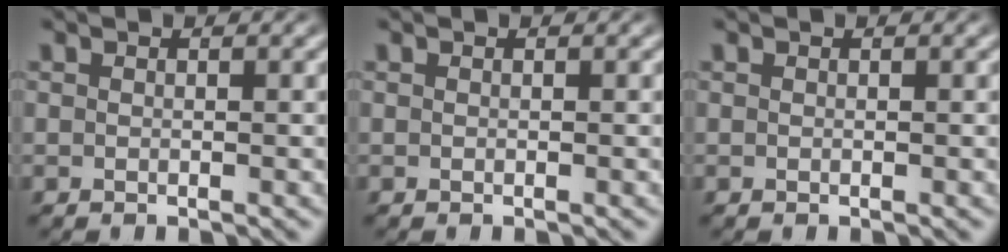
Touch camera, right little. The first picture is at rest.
{"total": 0.0}
{"total": 0.0}